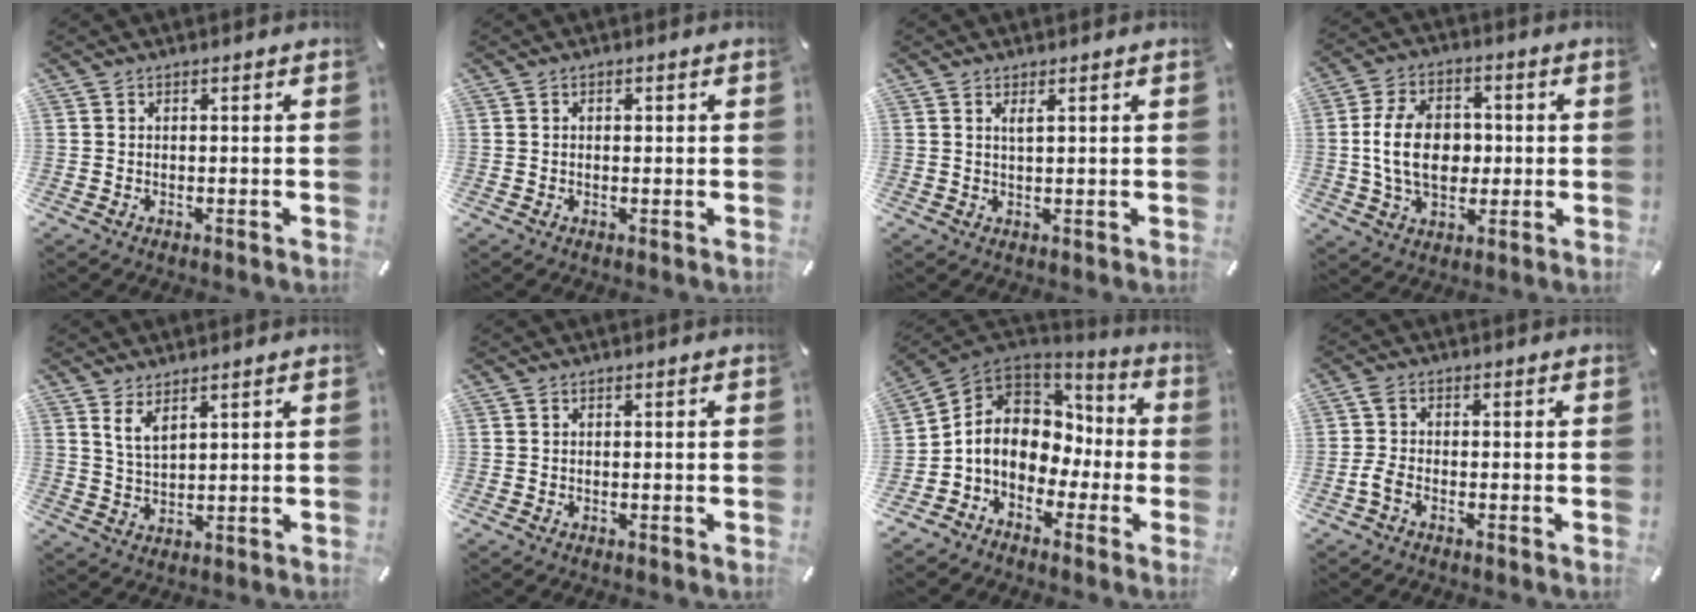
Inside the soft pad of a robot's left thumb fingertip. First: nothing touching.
{"total": 0.9, "force": [0.0, 0.5, 0.7], "torque": [-0.015, 0.001, -0.001]}
{"total": 1.9, "force": [1.0, 0.2, 1.6], "torque": [-0.032, 0.001, 0.016]}
{"total": 12.7, "force": [0.0, 8.9, 9.0], "torque": [-0.183, 0.013, -0.001]}
{"total": 4.8, "force": [3.4, 1.7, 2.9], "torque": [-0.064, -0.012, 0.064]}
{"total": 0.0}
{"total": 11.0, "force": [-1.5, 9.6, 5.1], "torque": [-0.124, 0.001, -0.024]}
{"total": 2.9, "force": [-1.3, 1.5, 2.2], "torque": [-0.051, 0.002, -0.026]}